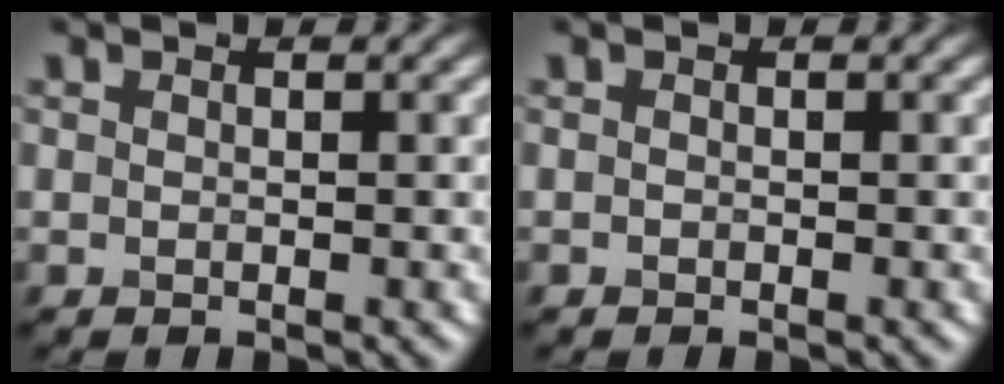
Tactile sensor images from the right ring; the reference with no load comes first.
{"total": 0.0}